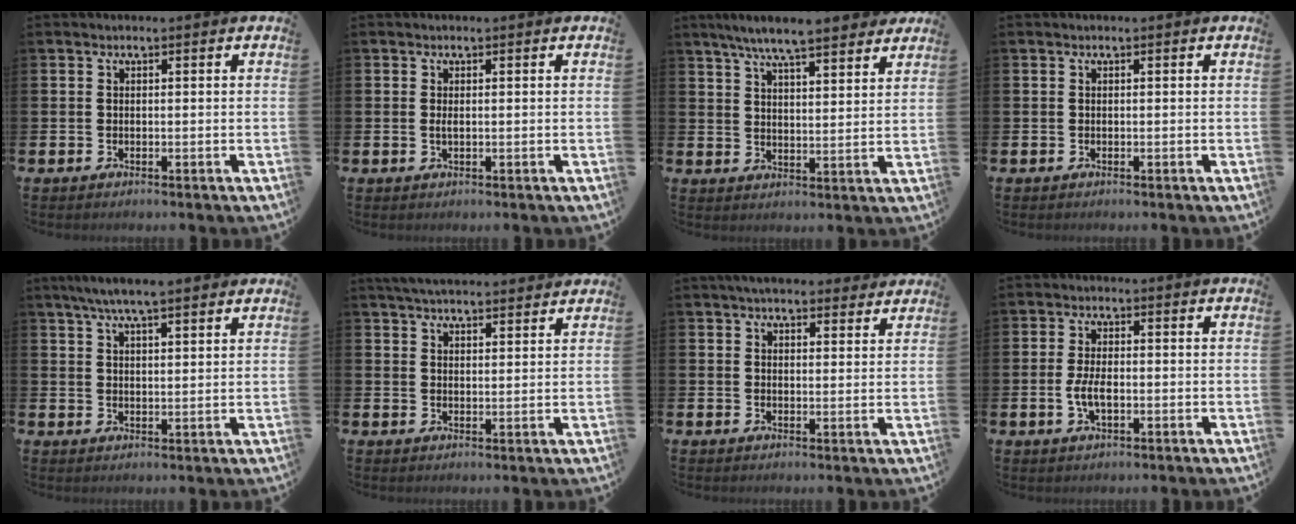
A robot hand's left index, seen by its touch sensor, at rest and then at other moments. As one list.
[{"total": 0.8, "force": [0.1, 0.3, 0.8], "torque": [-0.012, 0.001, 0.000]}, {"total": 7.5, "force": [6.9, 0.8, 2.8], "torque": [-0.065, -0.032, 0.122]}, {"total": 0.0}, {"total": 5.8, "force": [5.1, 0.7, 2.6], "torque": [-0.062, -0.010, 0.092]}, {"total": 4.2, "force": [4.1, 0.4, 0.7], "torque": [-0.016, -0.018, 0.074]}, {"total": 4.4, "force": [4.1, 1.1, 1.1], "torque": [-0.015, -0.015, 0.073]}, {"total": 3.5, "force": [-0.5, 1.5, 3.1], "torque": [-0.053, 0.003, -0.010]}]